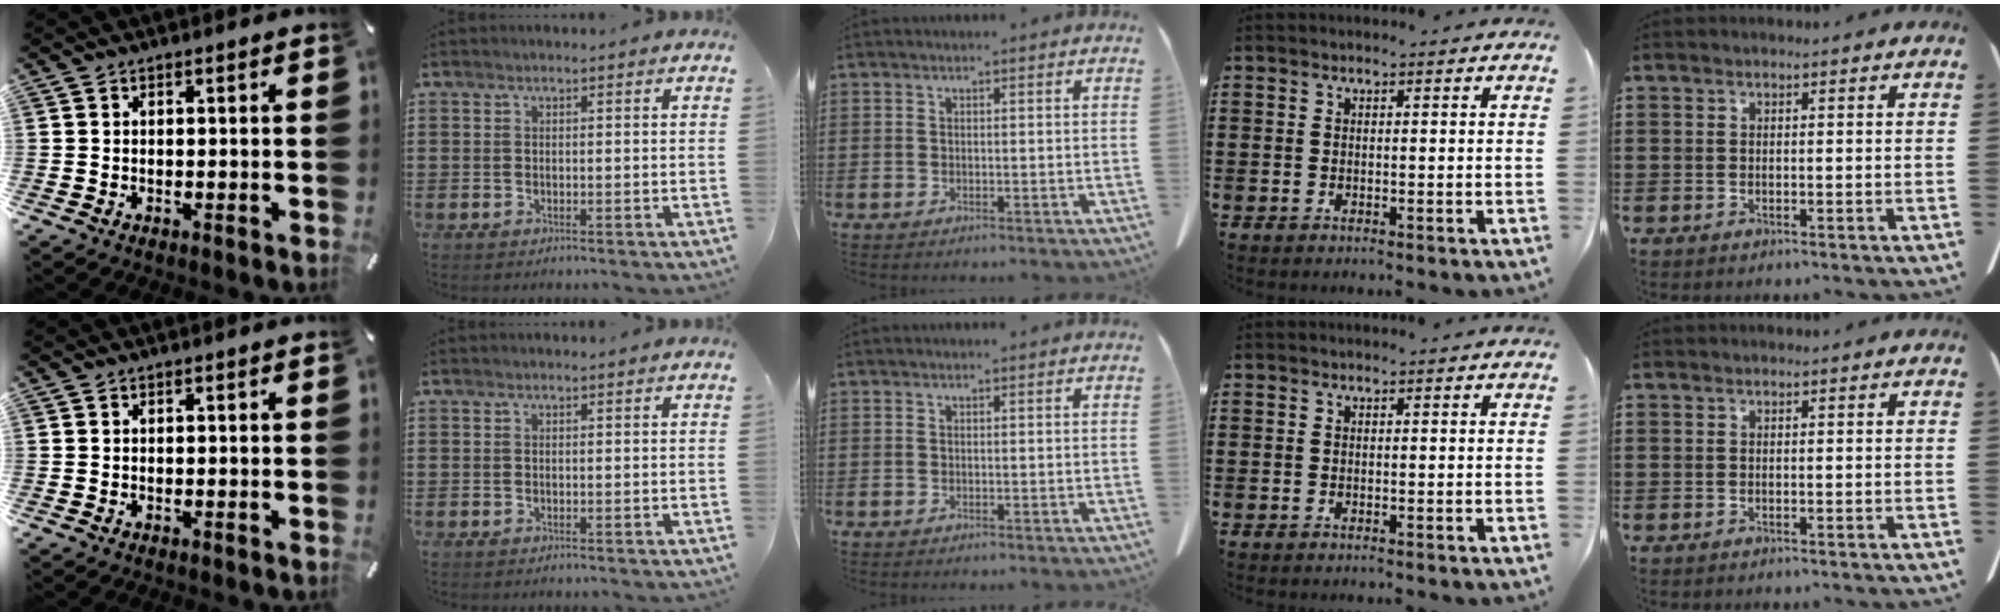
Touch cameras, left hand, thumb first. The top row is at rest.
{}